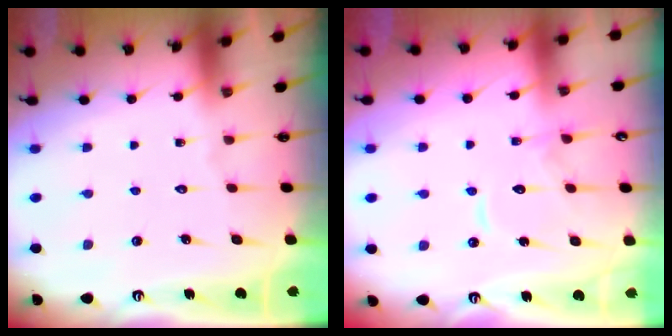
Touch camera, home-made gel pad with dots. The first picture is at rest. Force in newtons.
{"total": 11.2, "press": 11.2, "slide": 0.9}